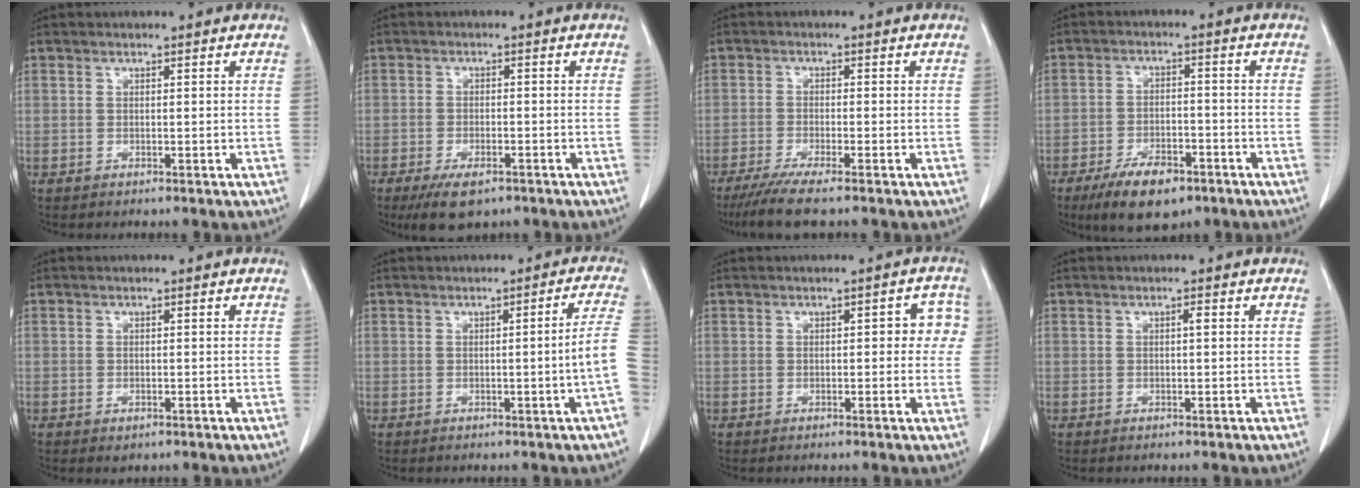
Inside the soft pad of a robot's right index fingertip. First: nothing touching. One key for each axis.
{"total": 6.1, "fx": -4.1, "fy": 2.3, "fz": 3.8, "tx": -0.068, "ty": -0.009, "tz": -0.064}
{"total": 6.2, "fx": -4.9, "fy": -0.2, "fz": 3.9, "tx": -0.066, "ty": -0.017, "tz": -0.083}
{"total": 8.7, "fx": -5.8, "fy": 3.6, "fz": 5.4, "tx": -0.098, "ty": -0.007, "tz": -0.094}
{"total": 0.9, "fx": -0.4, "fy": 0.5, "fz": 0.6, "tx": -0.009, "ty": -0.001, "tz": 0.000}
{"total": 5.4, "fx": -1.3, "fy": -1.3, "fz": 5.0, "tx": -0.055, "ty": 0.000, "tz": -0.022}
{"total": 4.0, "fx": 0.4, "fy": 1.9, "fz": 3.5, "tx": -0.028, "ty": 0.024, "tz": 0.001}
{"total": 0.7, "fx": 0.1, "fy": 0.1, "fz": 0.7, "tx": -0.012, "ty": 0.001, "tz": 0.001}